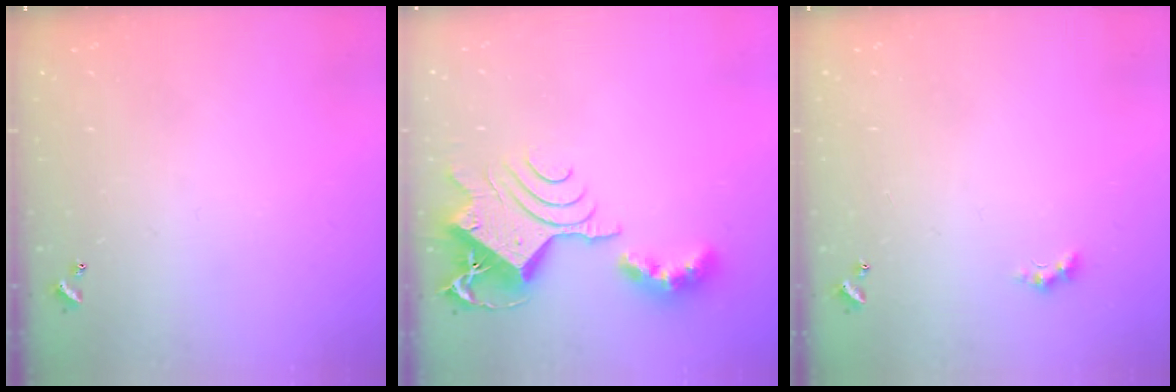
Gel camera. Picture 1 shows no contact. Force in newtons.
{"total": 15.6, "press": 15.5, "slide": 1.7}
{"total": 1.1, "press": 1.1, "slide": 0.4}